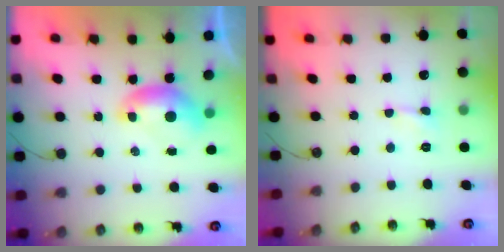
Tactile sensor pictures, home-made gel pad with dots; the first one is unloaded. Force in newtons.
{"total": 0.6, "press": 0.5, "slide": 0.3}